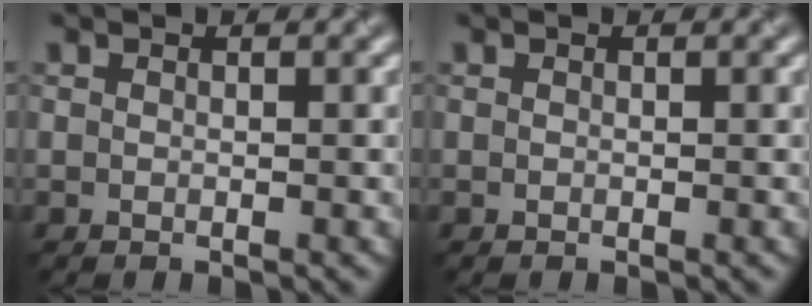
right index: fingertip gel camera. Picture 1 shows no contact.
{"total": 0.0}